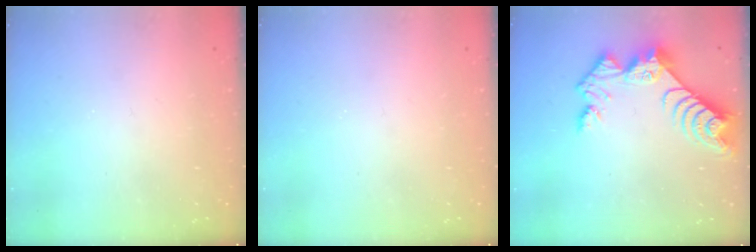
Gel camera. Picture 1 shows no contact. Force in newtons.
{"total": 0.0}
{"total": 10.5, "press": 10.4, "slide": 0.8}